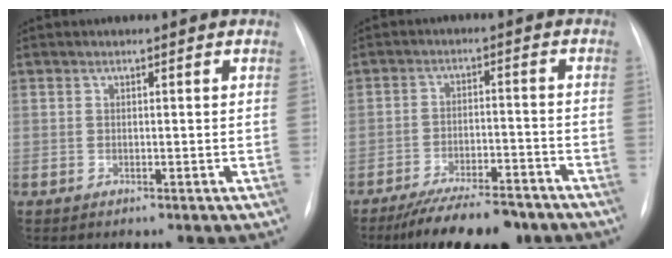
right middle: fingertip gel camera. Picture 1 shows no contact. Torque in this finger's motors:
{"motor_torque": [0.66, -0.66, 0.24, 0.07]}